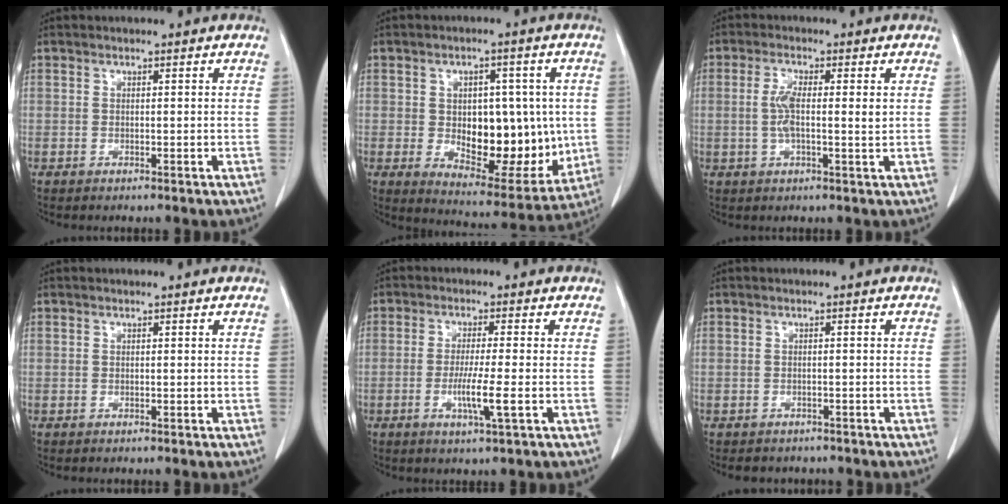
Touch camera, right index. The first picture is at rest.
{"total": 16.2, "force": [-0.5, 8.7, 13.7], "torque": [-0.192, 0.003, 0.020]}
{"total": 5.1, "force": [0.6, 1.2, 4.9], "torque": [-0.099, 0.007, 0.010]}
{"total": 0.0}
{"total": 5.3, "force": [-1.4, -0.4, 5.1], "torque": [-0.097, -0.011, -0.024]}
{"total": 3.6, "force": [-3.0, 1.8, 0.6], "torque": [-0.011, 0.003, -0.036]}